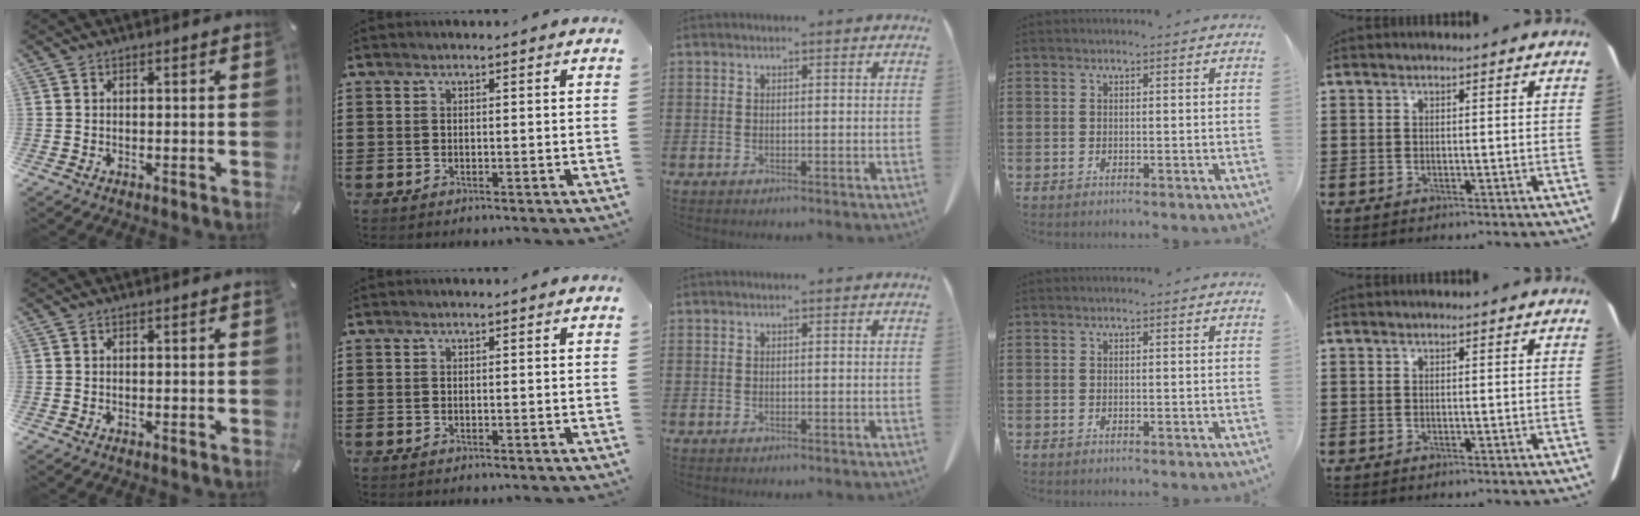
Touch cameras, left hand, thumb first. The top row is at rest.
{}